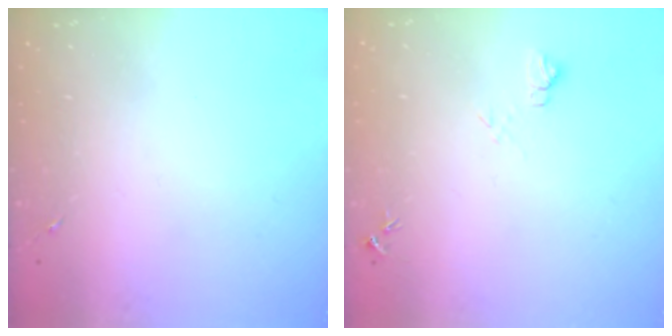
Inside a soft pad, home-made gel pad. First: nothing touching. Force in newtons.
{"total": 6.3, "press": 6.3, "slide": 0.7}